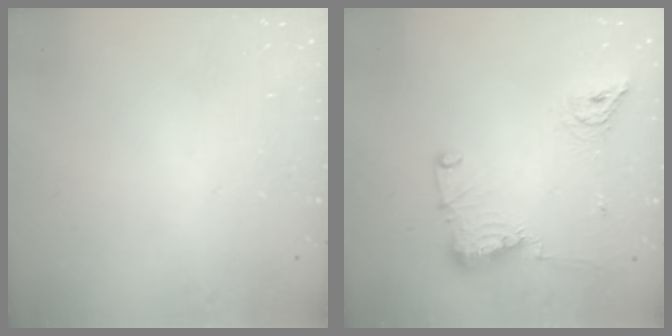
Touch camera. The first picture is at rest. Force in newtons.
{"total": 11.6, "press": 11.5, "slide": 1.6}